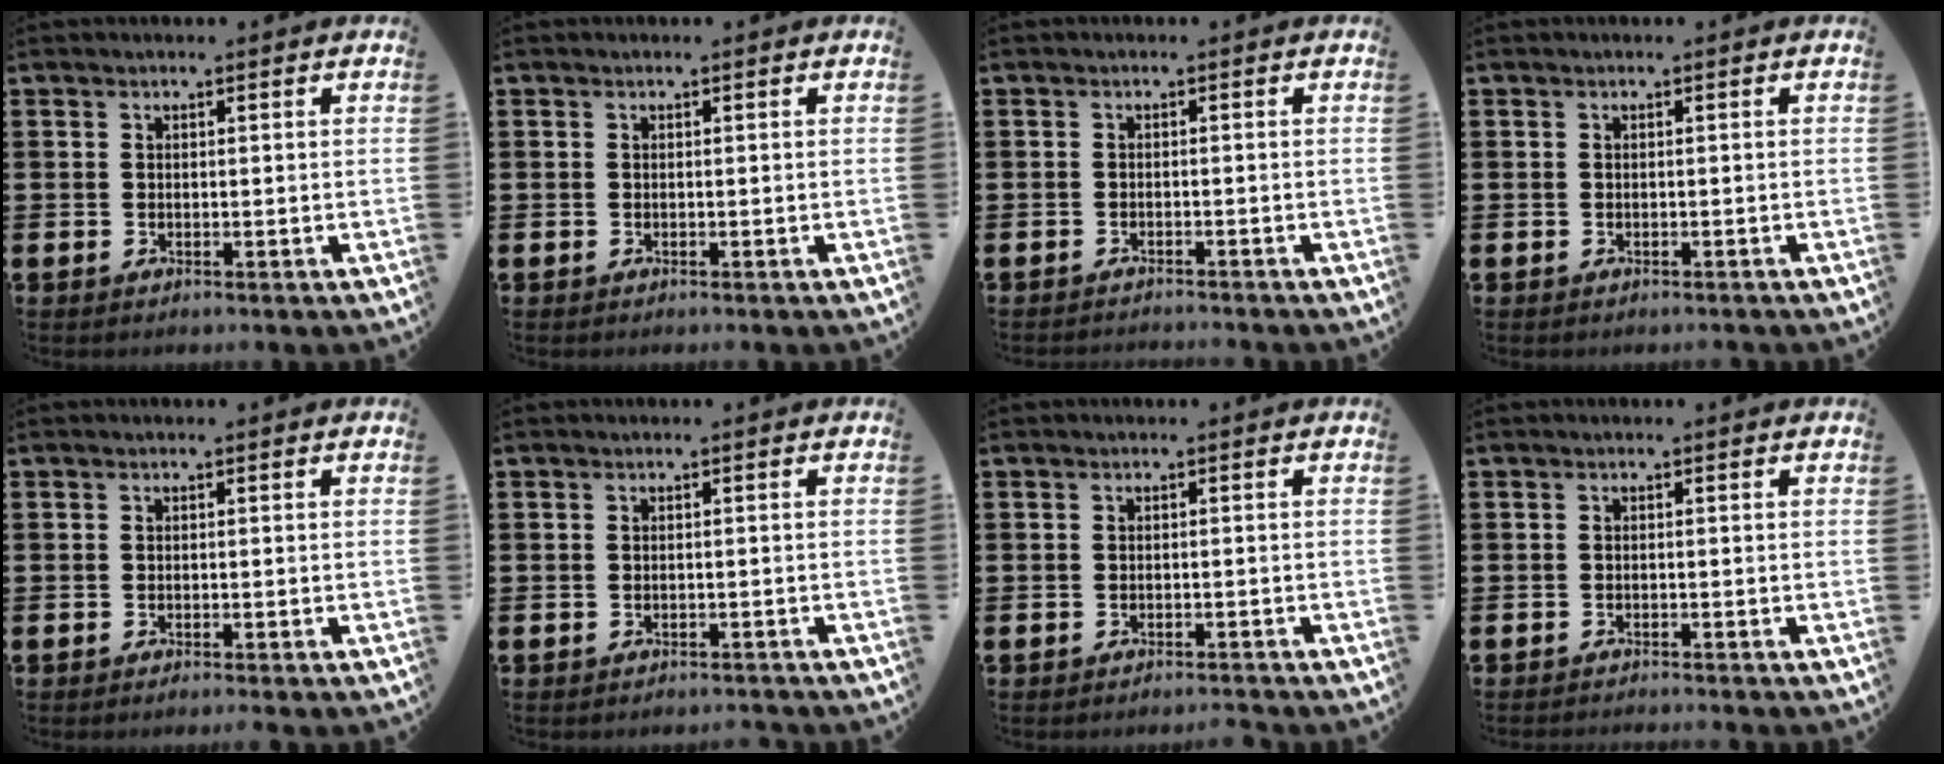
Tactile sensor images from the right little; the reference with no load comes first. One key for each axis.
{"total": 0.0}
{"total": 0.9, "fx": -0.9, "fy": -0.1, "fz": 0.0, "tx": -0.001, "ty": 0.000, "tz": -0.019}
{"total": 0.0}
{"total": 0.6, "fx": -0.5, "fy": -0.1, "fz": 0.3, "tx": -0.004, "ty": -0.003, "tz": -0.009}
{"total": 0.8, "fx": -0.8, "fy": 0.0, "fz": 0.0, "tx": -0.002, "ty": -0.001, "tz": -0.017}
{"total": 1.0, "fx": -1.0, "fy": -0.2, "fz": 0.1, "tx": -0.001, "ty": 0.001, "tz": -0.021}
{"total": 0.8, "fx": -0.8, "fy": -0.2, "fz": 0.0, "tx": 0.000, "ty": 0.000, "tz": -0.017}